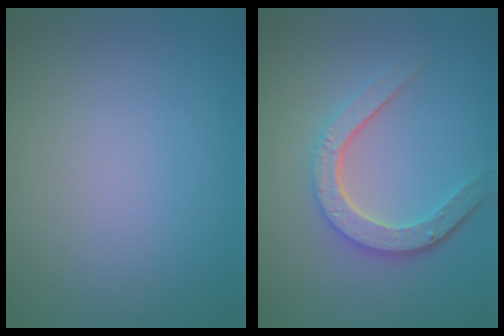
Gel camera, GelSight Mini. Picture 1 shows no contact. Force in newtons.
{"total": 4.6, "press": 3.5, "slide": 3.0}